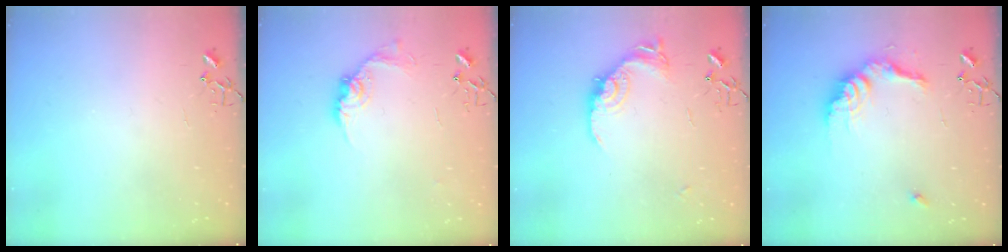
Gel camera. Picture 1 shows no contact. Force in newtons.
{"total": 11.2, "press": 11.2, "slide": 0.6}
{"total": 15.0, "press": 15.0, "slide": 0.8}
{"total": 15.2, "press": 15.2, "slide": 0.9}